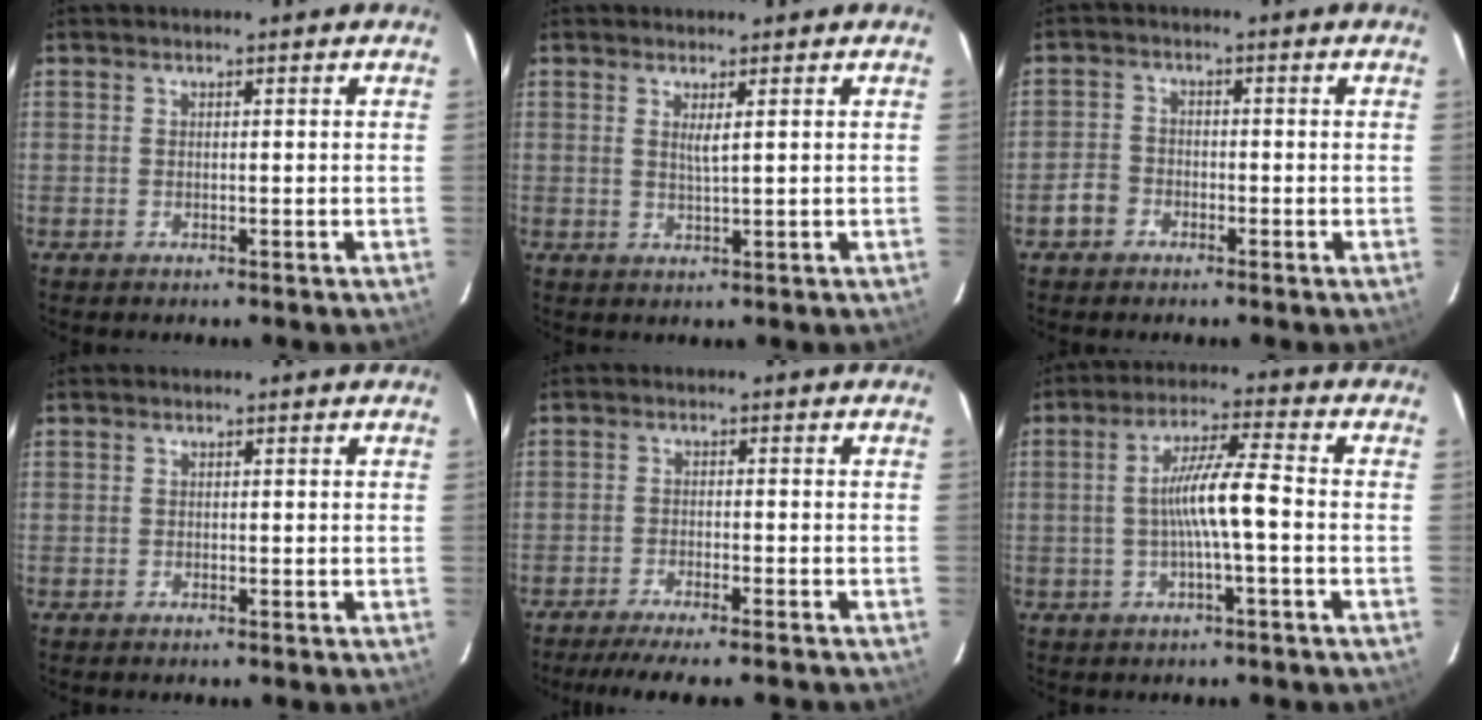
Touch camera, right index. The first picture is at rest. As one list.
[{"total": 2.0, "force": [0.8, -0.1, 1.8], "torque": [-0.030, -0.002, 0.013]}, {"total": 3.6, "force": [-2.1, 2.9, 0.7], "torque": [-0.017, 0.011, -0.040]}, {"total": 0.5, "force": [-0.2, 0.5, -0.1], "torque": [0.000, 0.002, -0.005]}, {"total": 10.5, "force": [-9.3, 0.7, 4.8], "torque": [-0.100, -0.020, -0.139]}, {"total": 7.6, "force": [-1.5, -0.1, 7.5], "torque": [-0.142, 0.009, -0.023]}]